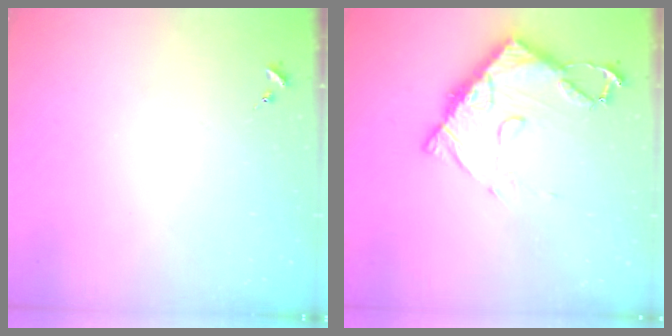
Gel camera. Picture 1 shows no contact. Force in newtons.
{"total": 11.5, "press": 11.5, "slide": 1.1}